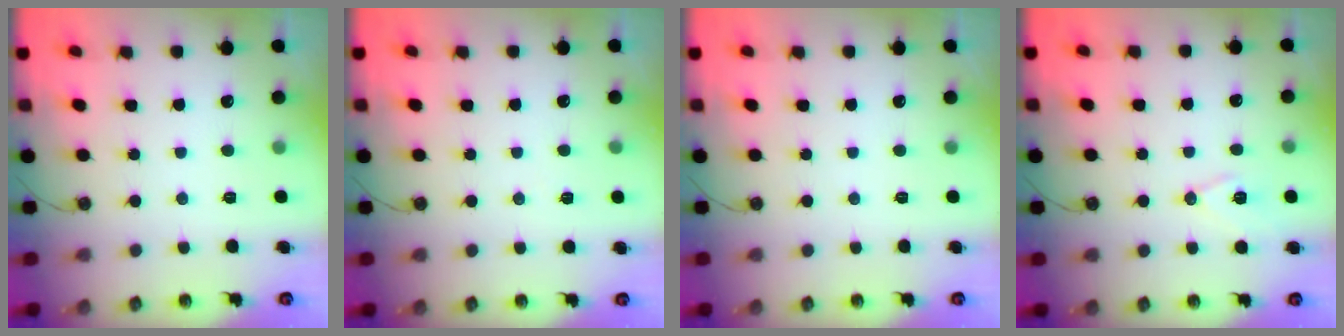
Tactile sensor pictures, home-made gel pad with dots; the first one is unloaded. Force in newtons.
{"total": 3.4, "press": 2.6, "slide": 2.1}
{"total": 0.0}
{"total": 9.4, "press": 8.7, "slide": 3.5}